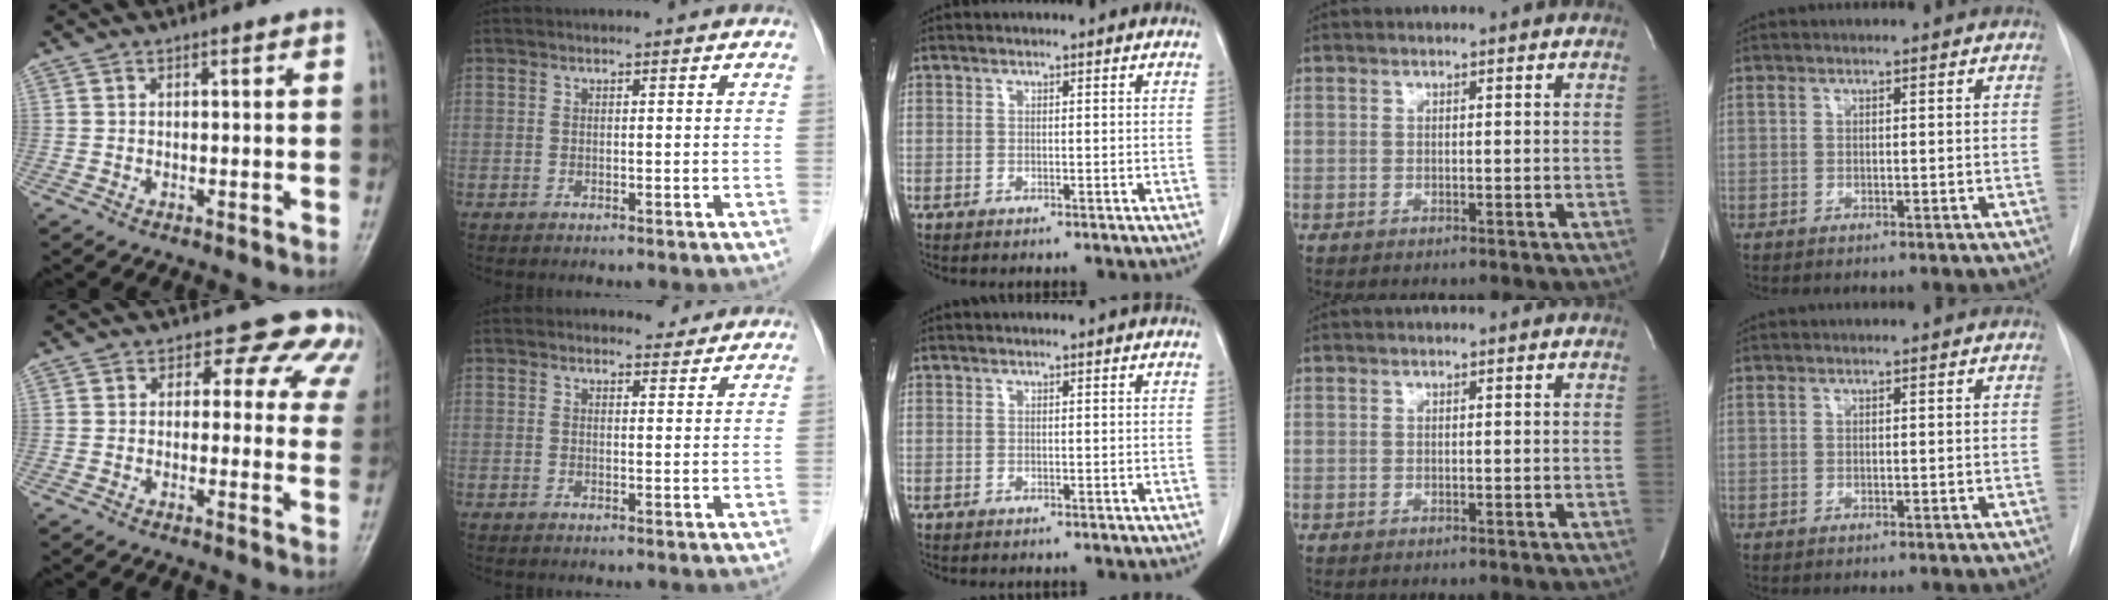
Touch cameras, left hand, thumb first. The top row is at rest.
{"thumb": {"total": 9.4, "force": [6.8, 5.6, 3.3], "torque": [0.017, -0.023, 0.051]}, "index": {"total": 2.3, "force": [2.1, 0.8, 0.0], "torque": [-0.004, -0.004, 0.026]}}